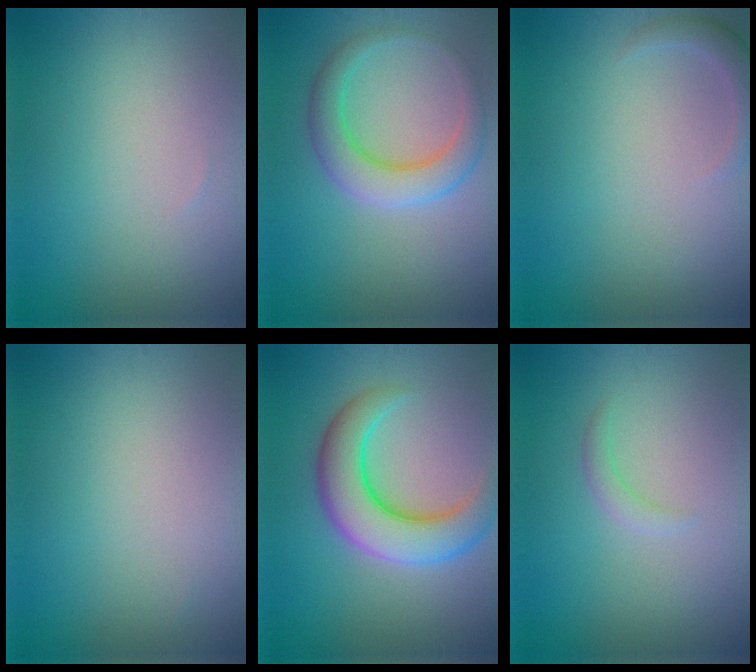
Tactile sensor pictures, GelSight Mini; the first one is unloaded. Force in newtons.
{"total": 4.5, "press": 4.5, "slide": 0.2}
{"total": 1.8, "press": 1.8, "slide": 0.3}
{"total": 0.0}
{"total": 7.5, "press": 7.5, "slide": 0.3}
{"total": 1.2, "press": 1.2, "slide": 0.2}